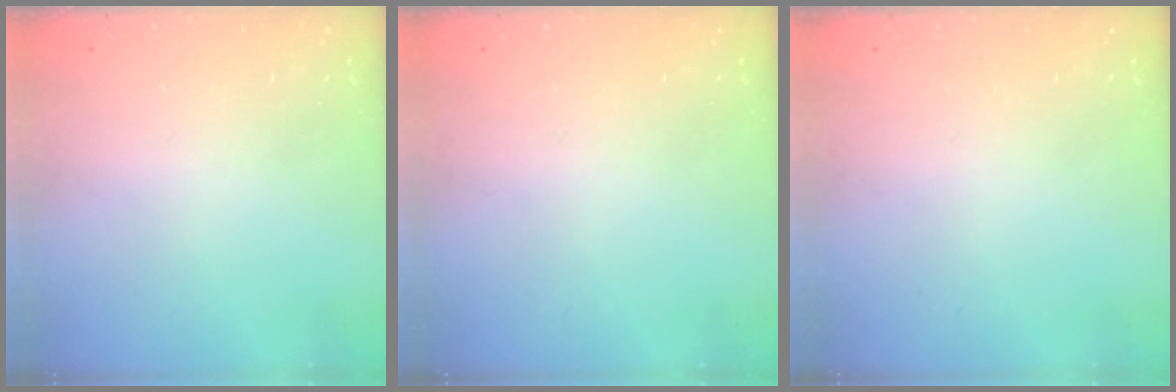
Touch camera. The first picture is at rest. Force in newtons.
{"total": 0.0}
{"total": 0.0}